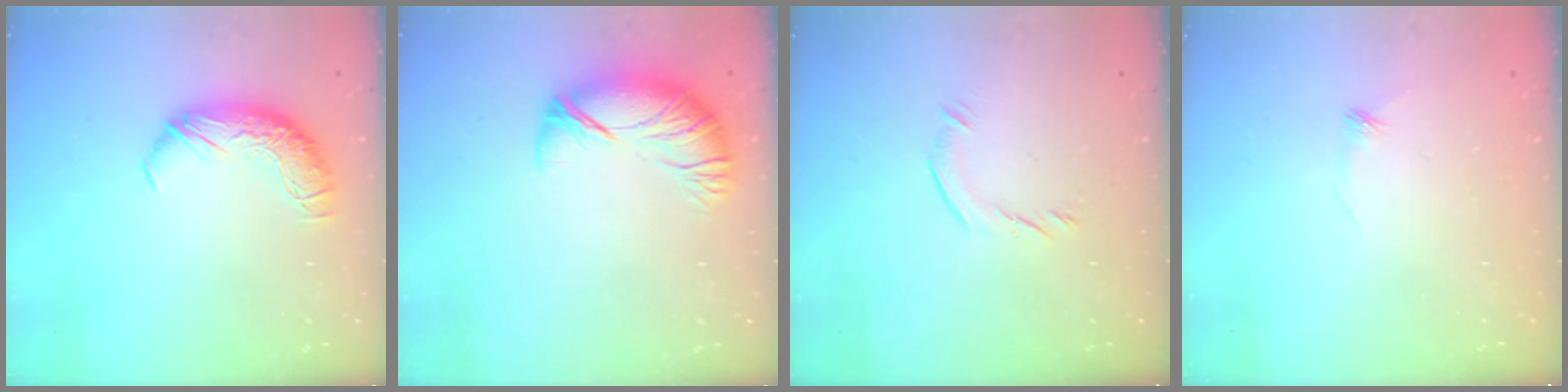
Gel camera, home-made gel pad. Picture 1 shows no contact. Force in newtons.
{"total": 2.5, "press": 1.6, "slide": 1.9}
{"total": 5.2, "press": 5.0, "slide": 1.4}
{"total": 8.7, "press": 8.7, "slide": 0.4}